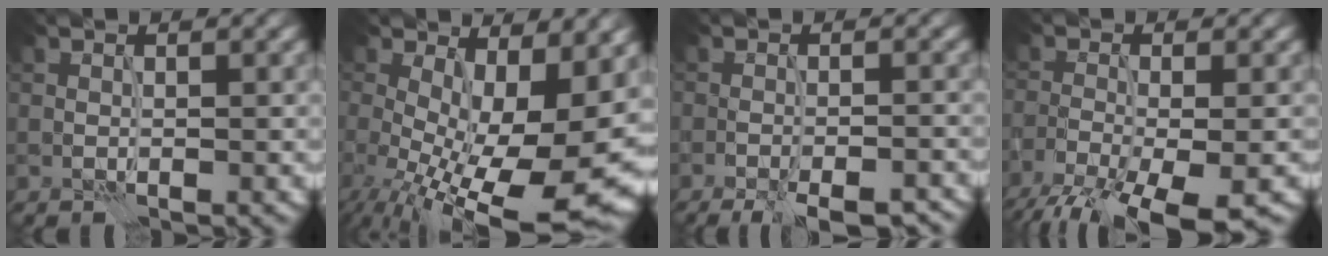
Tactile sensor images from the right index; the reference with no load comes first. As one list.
[{"total": 15.5, "force": [-2.3, 6.7, 13.8], "torque": [-0.197, -0.038, -0.010]}, {"total": 7.1, "force": [-5.3, 1.8, 4.4], "torque": [-0.053, -0.013, -0.068]}, {"total": 8.4, "force": [-6.0, 2.4, 5.4], "torque": [-0.109, -0.039, -0.103]}]